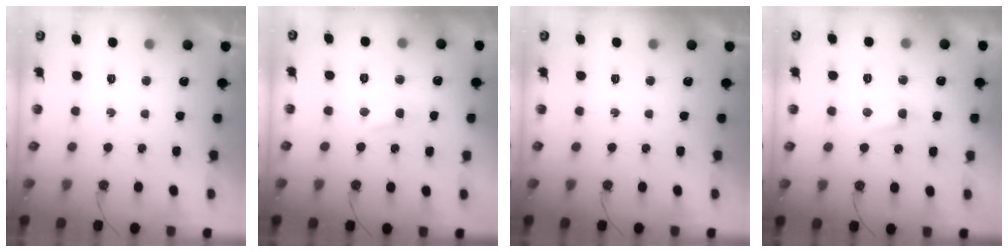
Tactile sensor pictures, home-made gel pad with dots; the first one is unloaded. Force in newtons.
{"total": 2.8, "press": 2.7, "slide": 0.6}
{"total": 0.0}
{"total": 3.0, "press": 3.0, "slide": 0.3}